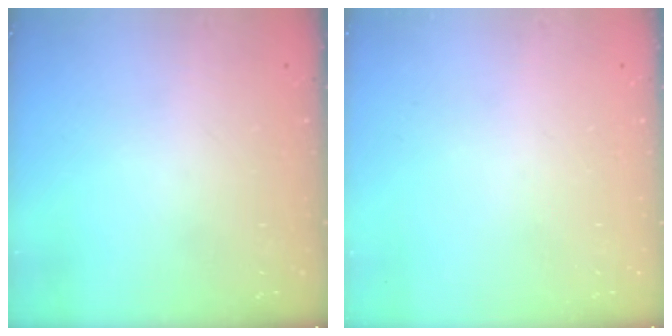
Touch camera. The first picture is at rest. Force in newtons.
{"total": 0.0}